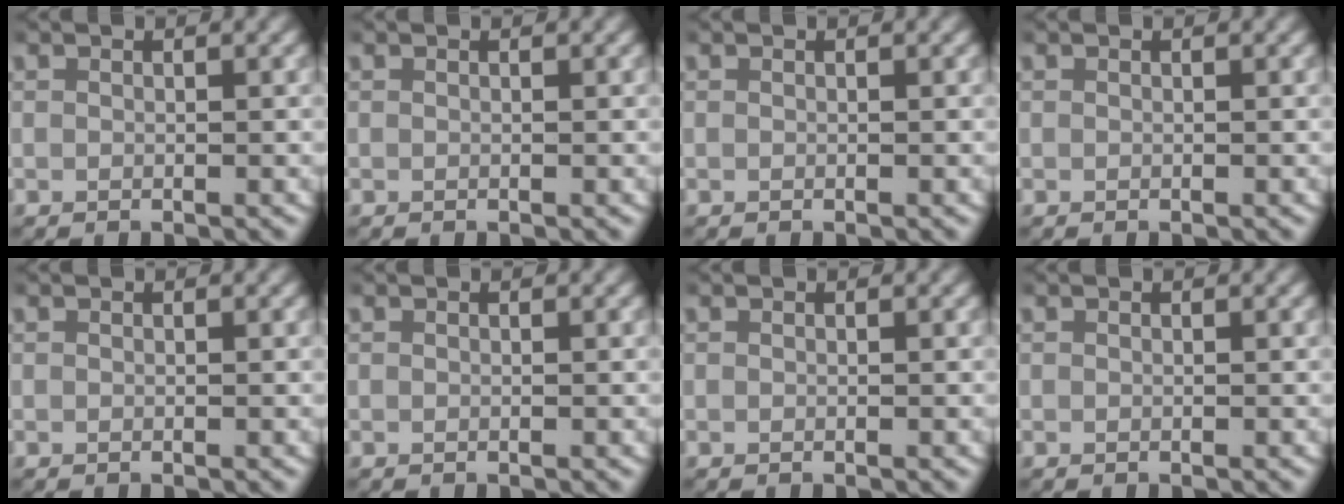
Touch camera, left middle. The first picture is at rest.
{"total": 0.0}
{"total": 0.0}
{"total": 0.0}
{"total": 0.0}
{"total": 0.0}
{"total": 0.0}
{"total": 0.0}